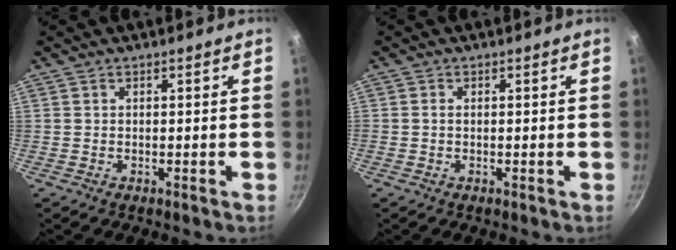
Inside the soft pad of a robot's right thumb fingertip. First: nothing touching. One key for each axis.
{"total": 0.7, "fx": 0.1, "fy": 0.5, "fz": 0.5, "tx": -0.011, "ty": 0.003, "tz": 0.000}